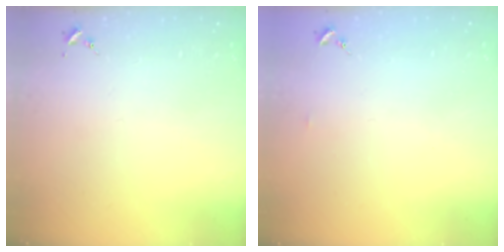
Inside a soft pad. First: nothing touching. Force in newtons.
{"total": 3.2, "press": 3.2, "slide": 0.4}